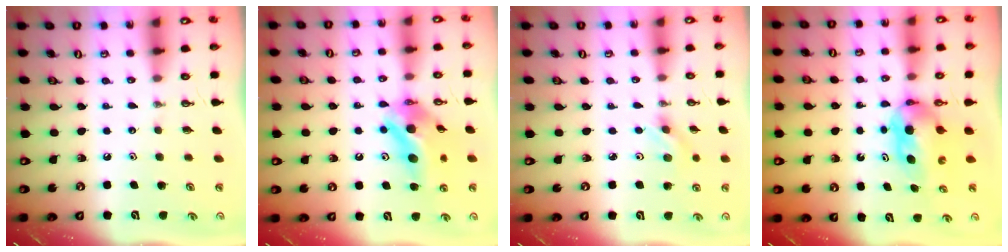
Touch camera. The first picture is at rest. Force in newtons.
{"total": 12.8, "press": 12.4, "slide": 3.0}
{"total": 2.6, "press": 2.3, "slide": 1.3}
{"total": 8.6, "press": 4.4, "slide": 7.4}